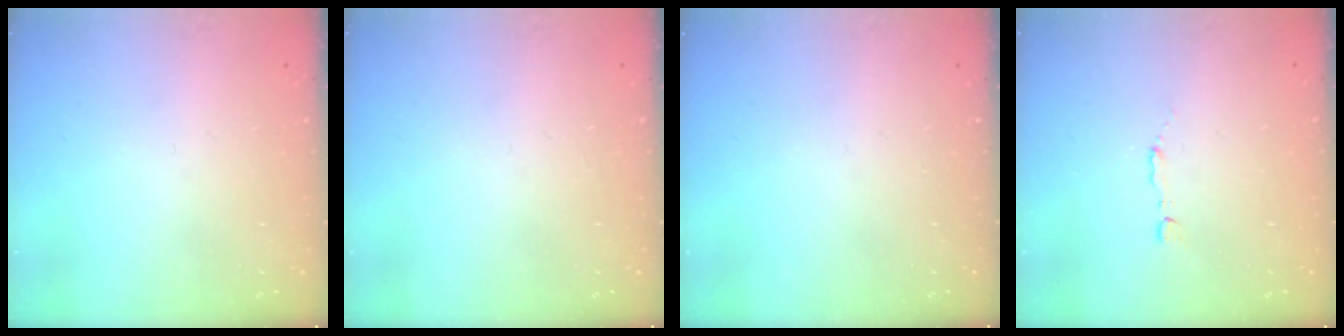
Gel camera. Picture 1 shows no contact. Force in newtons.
{"total": 0.0}
{"total": 0.0}
{"total": 1.1, "press": 1.1, "slide": 0.1}